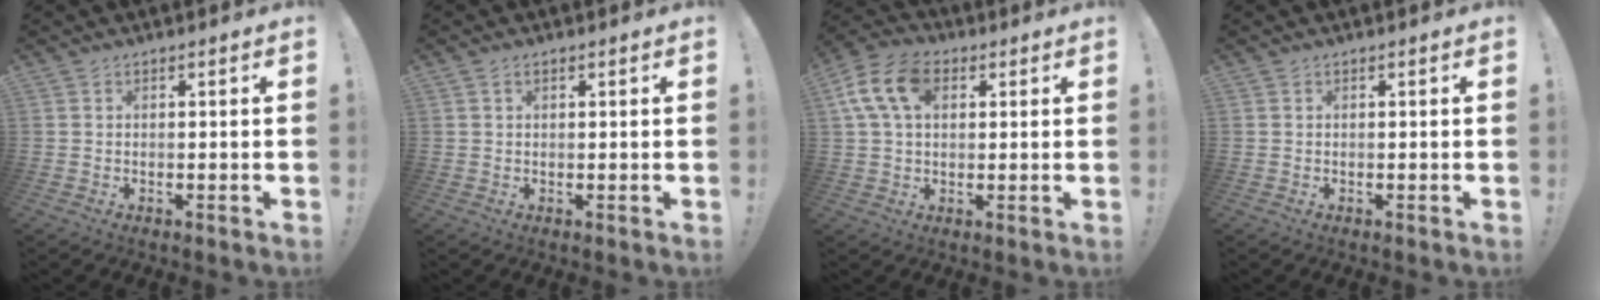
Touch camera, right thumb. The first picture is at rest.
{"total": 0.9, "force": [0.5, 0.6, 0.6], "torque": [-0.007, 0.001, 0.007]}
{"total": 13.3, "force": [4.1, 8.6, 9.3], "torque": [-0.178, 0.007, 0.080]}
{"total": 0.0}